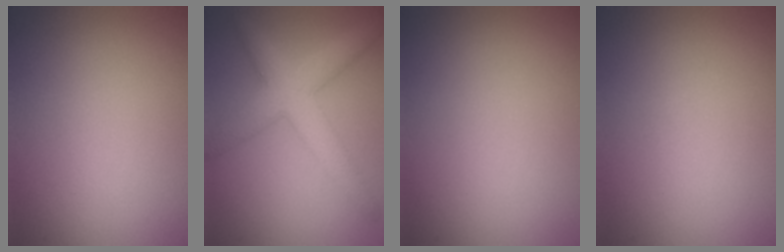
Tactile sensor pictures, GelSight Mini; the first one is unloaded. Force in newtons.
{"total": 5.0, "press": 5.0, "slide": 0.2}
{"total": 0.0}
{"total": 0.0}